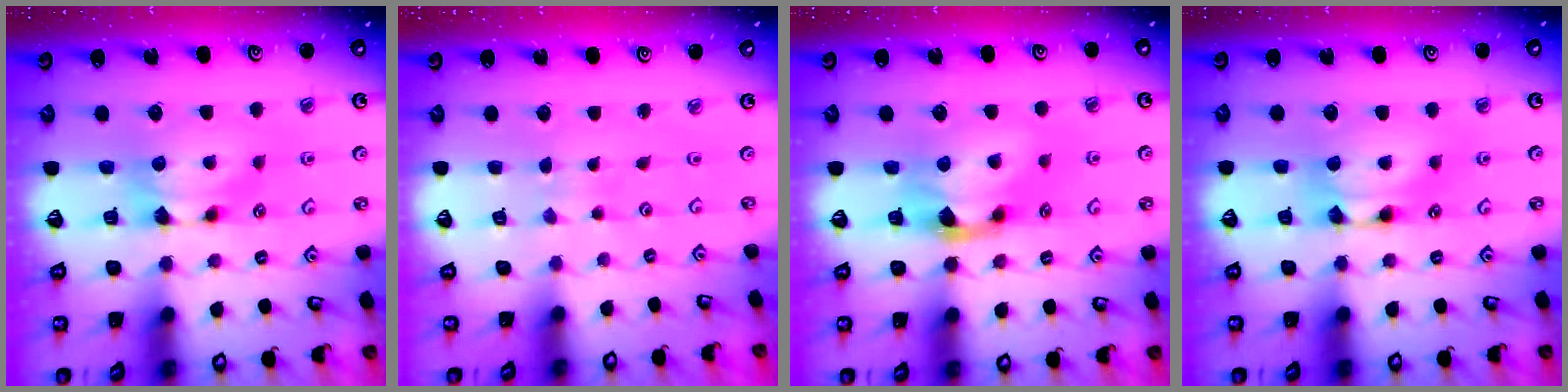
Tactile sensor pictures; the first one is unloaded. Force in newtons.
{"total": 5.4, "press": 5.4, "slide": 0.3}
{"total": 2.4, "press": 2.0, "slide": 1.3}
{"total": 2.2, "press": 2.2, "slide": 0.1}